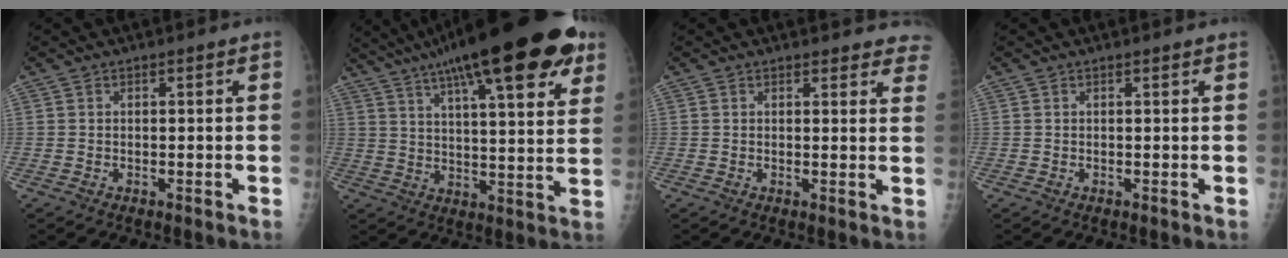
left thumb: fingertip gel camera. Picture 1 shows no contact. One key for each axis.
{"total": 27.2, "fx": 16.4, "fy": 7.1, "fz": 20.5, "tx": -0.294, "ty": -0.012, "tz": 0.234}
{"total": 7.8, "fx": 7.3, "fy": 2.6, "fz": 1.1, "tx": 0.041, "ty": -0.030, "tz": 0.051}
{"total": 0.6, "fx": 0.6, "fy": 0.2, "fz": 0.1, "tx": -0.005, "ty": -0.002, "tz": 0.008}